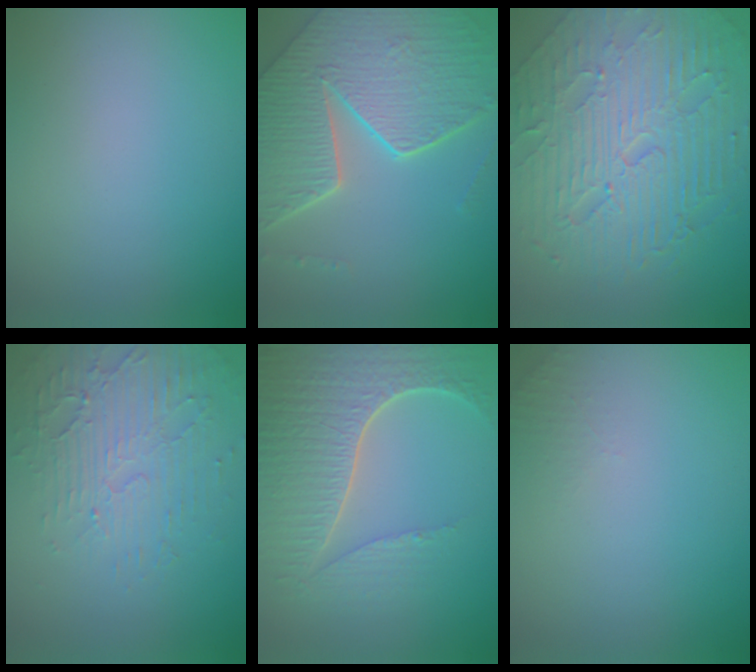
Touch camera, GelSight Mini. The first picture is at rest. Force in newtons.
{"total": 8.9, "press": 6.3, "slide": 6.3}
{"total": 10.1, "press": 6.7, "slide": 7.6}
{"total": 5.4, "press": 3.4, "slide": 4.3}
{"total": 7.3, "press": 5.5, "slide": 4.8}
{"total": 1.0, "press": 0.9, "slide": 0.3}